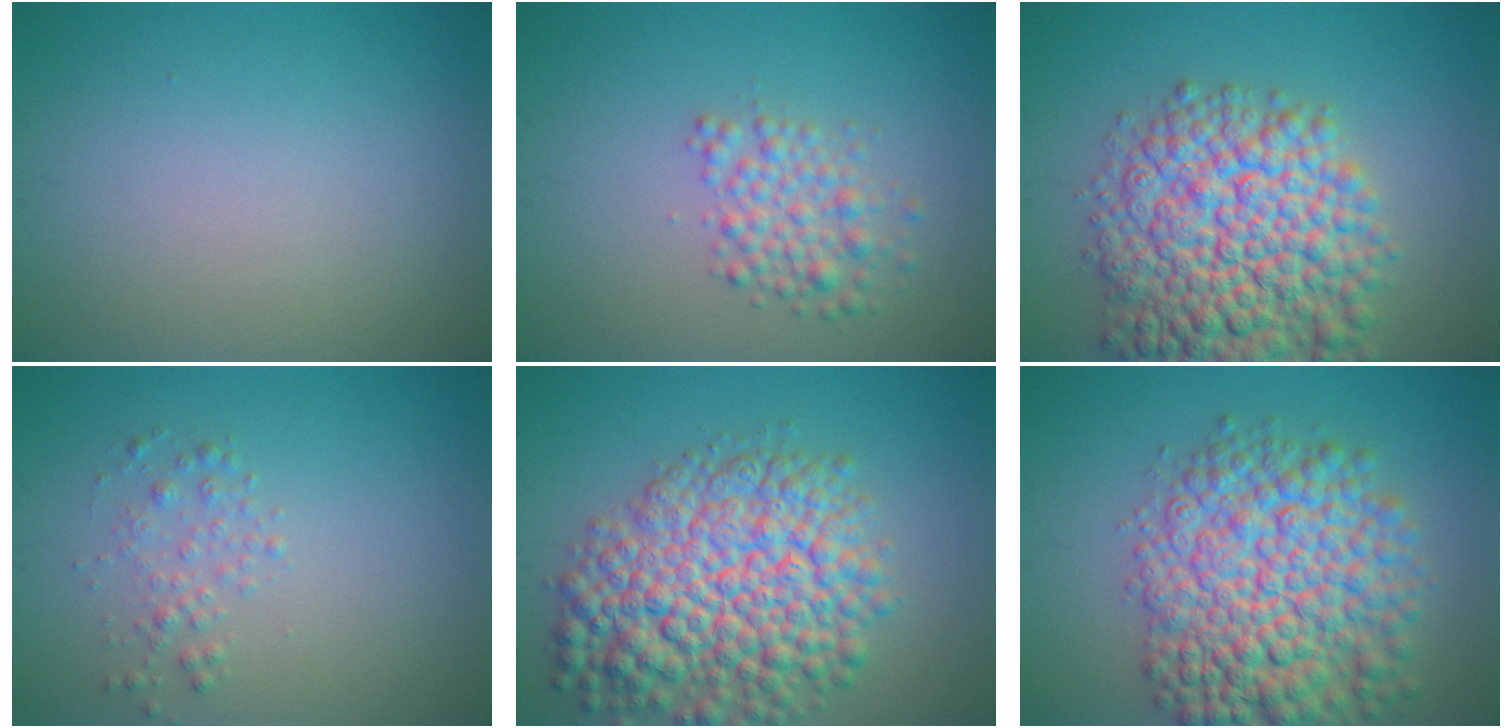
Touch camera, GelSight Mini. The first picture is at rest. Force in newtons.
{"total": 2.9, "press": 2.9, "slide": 0.1}
{"total": 11.7, "press": 11.7, "slide": 0.4}
{"total": 1.6, "press": 1.6, "slide": 0.0}
{"total": 10.4, "press": 10.4, "slide": 0.4}
{"total": 10.9, "press": 10.9, "slide": 0.3}